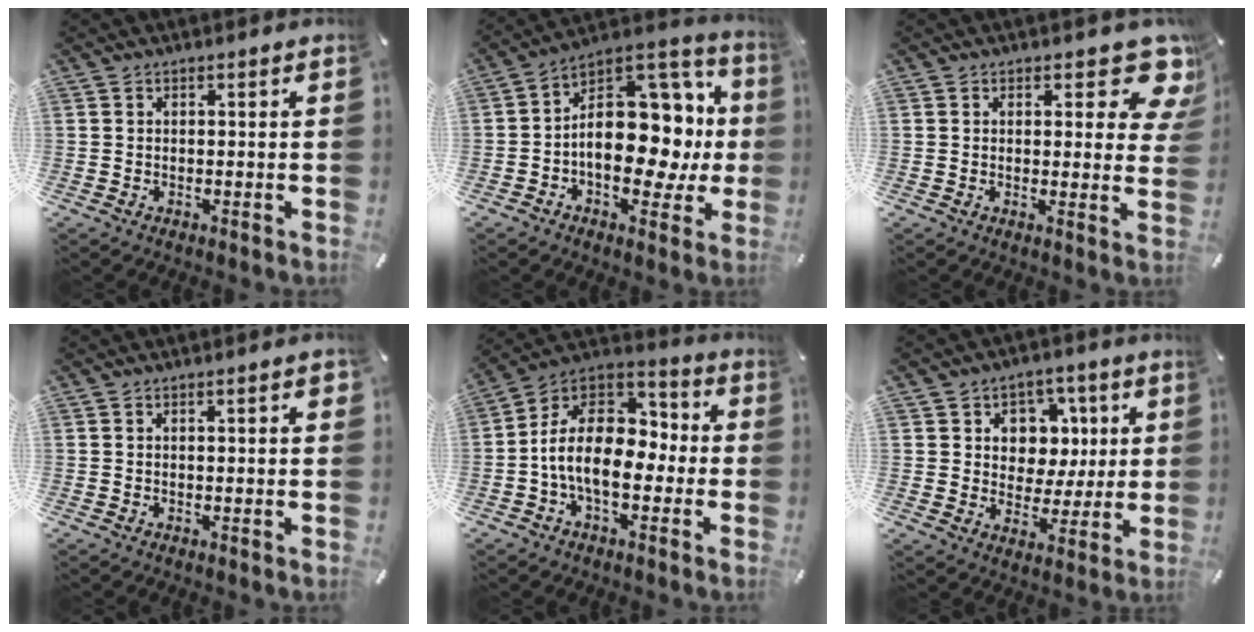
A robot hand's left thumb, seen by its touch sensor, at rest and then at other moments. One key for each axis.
{"total": 21.5, "fx": 0.4, "fy": 13.9, "fz": 16.4, "tx": -0.220, "ty": -0.014, "tz": 0.016}
{"total": 9.8, "fx": 5.5, "fy": 4.3, "fz": 6.9, "tx": -0.060, "ty": -0.040, "tz": 0.089}
{"total": 2.4, "fx": 0.5, "fy": 0.5, "fz": 2.3, "tx": -0.034, "ty": -0.001, "tz": 0.005}
{"total": 15.4, "fx": -3.9, "fy": 9.7, "fz": 11.2, "tx": -0.217, "ty": 0.017, "tz": -0.067}
{"total": 9.1, "fx": 2.1, "fy": 8.6, "fz": 2.2, "tx": -0.030, "ty": -0.015, "tz": 0.039}